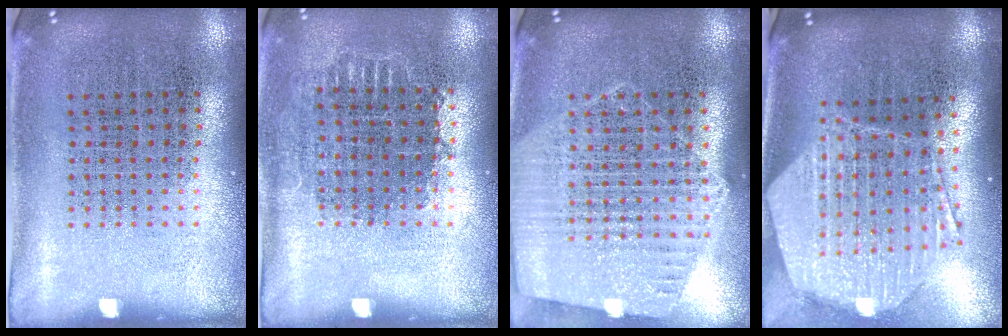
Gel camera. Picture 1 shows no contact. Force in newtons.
{"total": 0.7, "press": 0.7, "slide": 0.3}
{"total": 1.2, "press": 1.2, "slide": 0.1}
{"total": 2.6, "press": 2.1, "slide": 1.5}